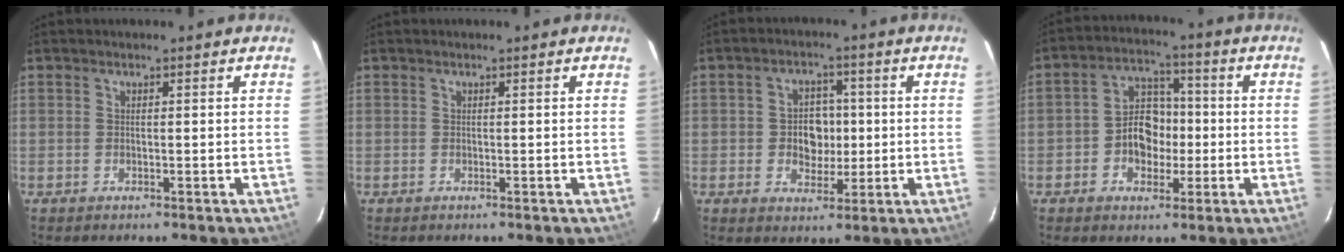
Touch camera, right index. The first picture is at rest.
{"total": 0.0}
{"total": 6.2, "force": [-0.3, 5.1, 3.5], "torque": [-0.064, 0.012, 0.000]}
{"total": 8.1, "force": [-1.7, 6.5, 4.6], "torque": [-0.087, 0.024, -0.026]}